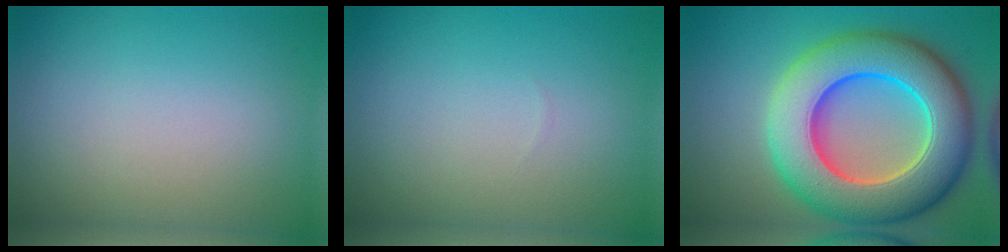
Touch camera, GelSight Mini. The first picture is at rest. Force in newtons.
{"total": 0.0}
{"total": 13.2, "press": 13.1, "slide": 2.1}